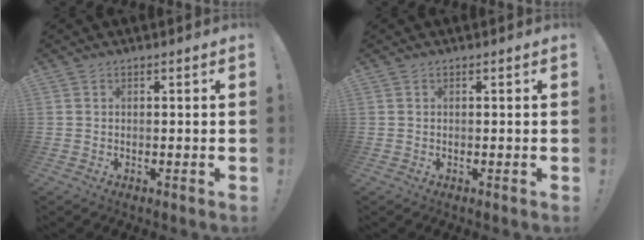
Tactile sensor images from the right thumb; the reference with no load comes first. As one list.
[{"total": 0.0}]